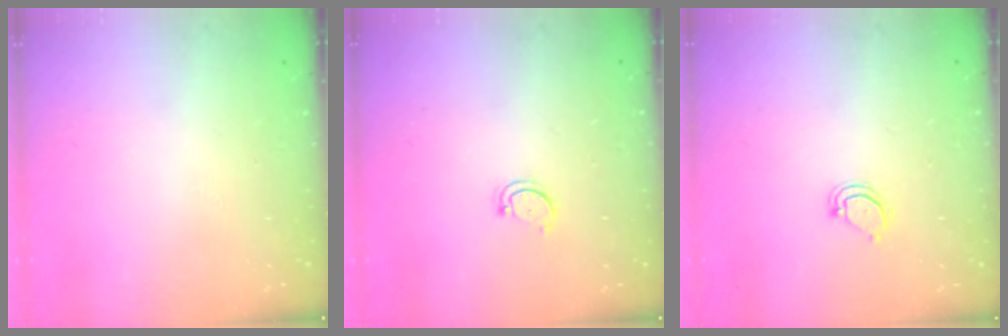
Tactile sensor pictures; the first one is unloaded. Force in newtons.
{"total": 2.8, "press": 2.8, "slide": 0.3}
{"total": 3.4, "press": 3.4, "slide": 0.6}